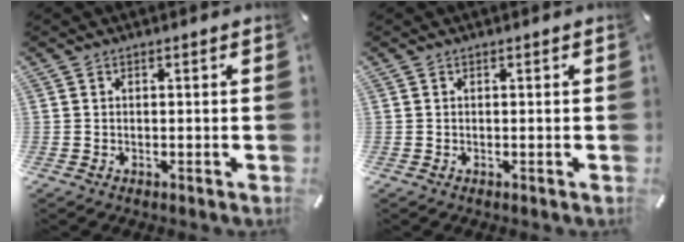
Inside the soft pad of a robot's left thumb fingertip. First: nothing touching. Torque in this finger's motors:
{"motor_torque": [0.00, 0.00, 0.00, 0.00, 0.00]}